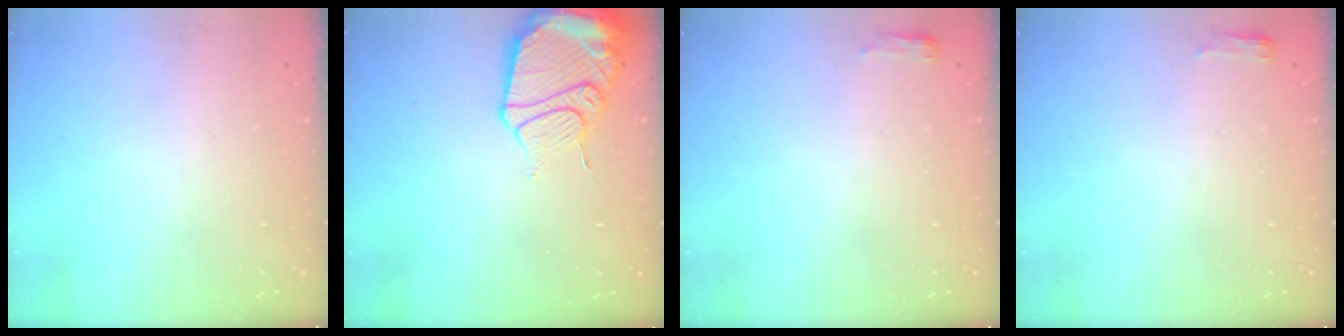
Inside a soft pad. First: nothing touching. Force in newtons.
{"total": 15.2, "press": 15.1, "slide": 1.8}
{"total": 2.7, "press": 2.6, "slide": 0.8}
{"total": 2.7, "press": 2.6, "slide": 0.8}